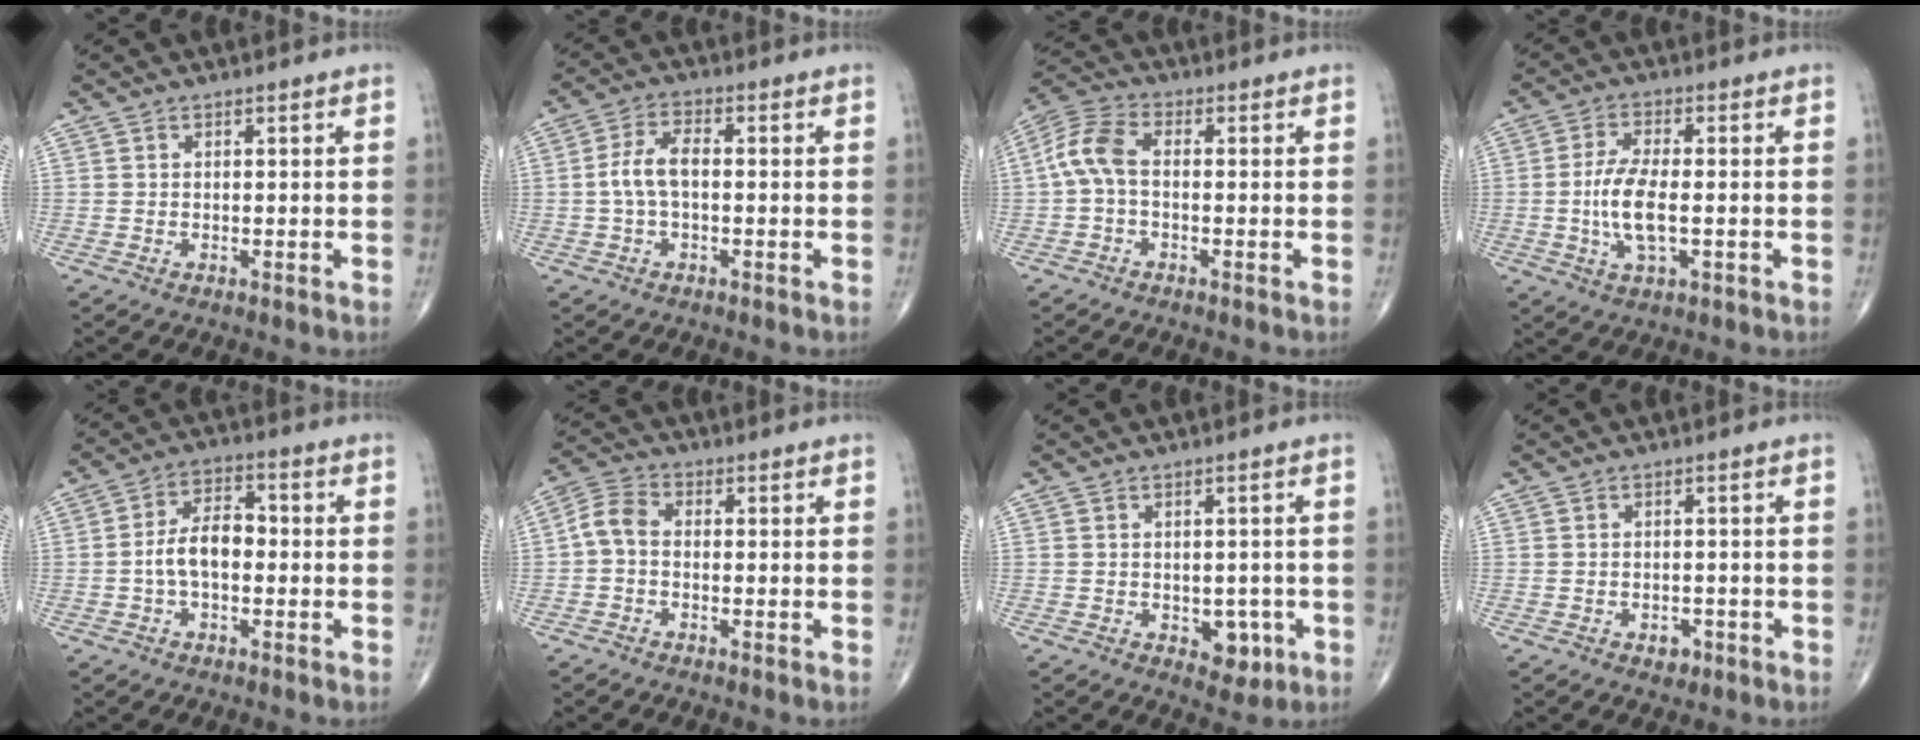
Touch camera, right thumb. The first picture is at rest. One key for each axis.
{"total": 5.7, "fx": -0.4, "fy": 2.8, "fz": 4.9, "tx": -0.105, "ty": 0.019, "tz": -0.012}
{"total": 6.9, "fx": -0.5, "fy": 3.8, "fz": 5.8, "tx": -0.128, "ty": 0.023, "tz": -0.021}
{"total": 8.1, "fx": -1.0, "fy": 3.1, "fz": 7.4, "tx": -0.158, "ty": 0.001, "tz": -0.020}
{"total": 7.7, "fx": -1.0, "fy": 4.4, "fz": 6.2, "tx": -0.107, "ty": 0.029, "tz": -0.026}
{"total": 4.8, "fx": -0.6, "fy": 3.2, "fz": 3.5, "tx": -0.067, "ty": 0.017, "tz": -0.026}
{"total": 4.8, "fx": -1.4, "fy": 3.2, "fz": 3.3, "tx": -0.013, "ty": 0.002, "tz": -0.010}
{"total": 2.1, "fx": -1.0, "fy": 1.5, "fz": 1.0, "tx": -0.006, "ty": 0.004, "tz": -0.009}